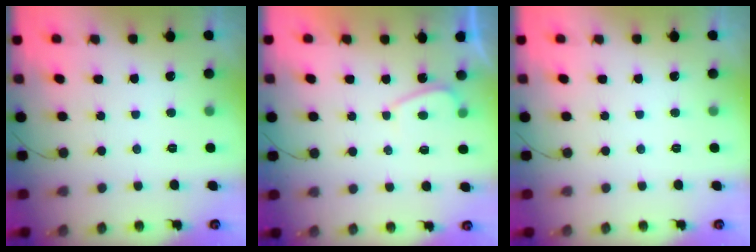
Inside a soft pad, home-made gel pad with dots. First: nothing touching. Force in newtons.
{"total": 1.6, "press": 1.5, "slide": 0.6}
{"total": 0.0}